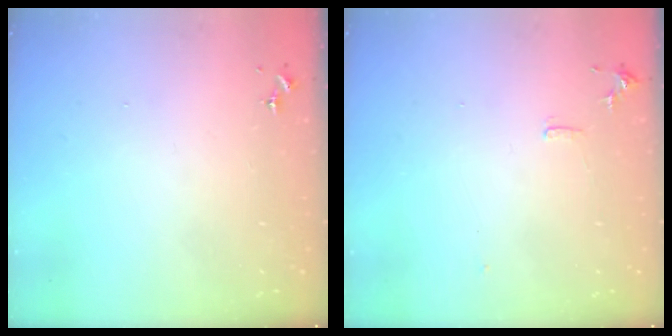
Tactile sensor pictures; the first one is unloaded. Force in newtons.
{"total": 7.4, "press": 7.3, "slide": 0.8}